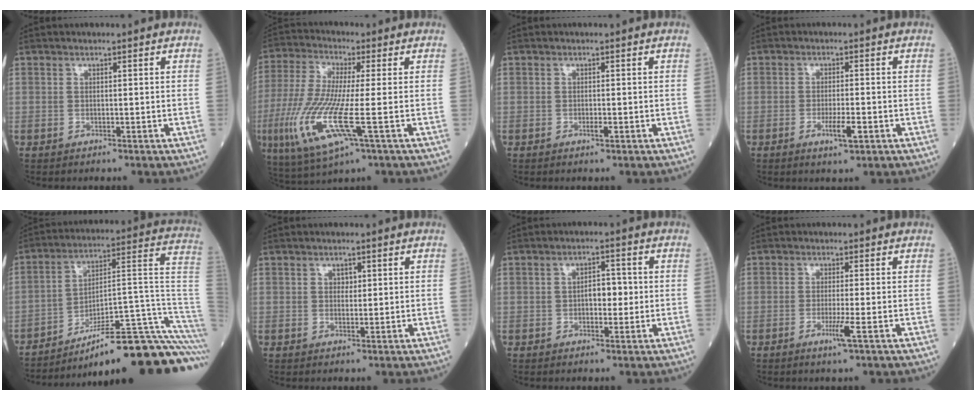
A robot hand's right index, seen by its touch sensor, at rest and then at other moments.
{"total": 14.1, "force": [-3.8, 1.7, 13.5], "torque": [-0.301, -0.028, -0.073]}
{"total": 0.9, "force": [-0.3, 0.1, 0.8], "torque": [-0.013, -0.001, -0.005]}
{"total": 3.7, "force": [-1.4, 0.5, 3.3], "torque": [-0.057, -0.003, -0.022]}
{"total": 23.1, "force": [-17.8, -0.3, 14.8], "torque": [-0.108, 0.040, -0.270]}
{"total": 1.4, "force": [0.5, 1.0, 0.8], "torque": [-0.009, -0.002, 0.006]}
{"total": 3.5, "force": [-0.1, 1.8, 3.0], "torque": [-0.044, 0.008, -0.001]}
{"total": 3.0, "force": [-1.2, -0.5, 2.7], "torque": [-0.054, -0.009, -0.023]}